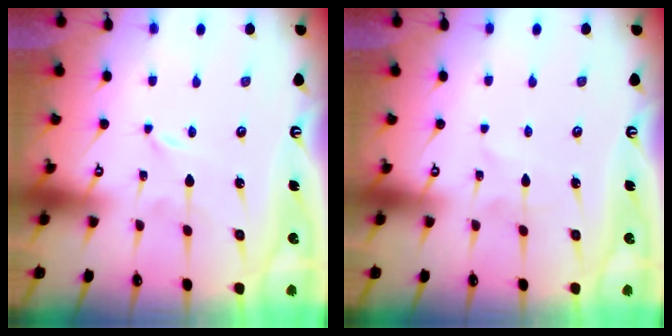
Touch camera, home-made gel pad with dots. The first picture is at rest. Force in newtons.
{"total": 1.8, "press": 1.7, "slide": 0.2}